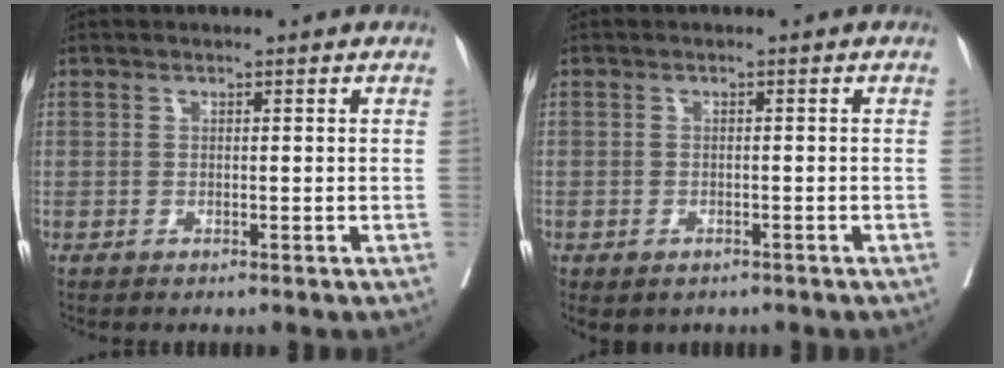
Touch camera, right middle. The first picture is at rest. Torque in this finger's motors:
{"motor_torque": [0.49, -1.65, 0.54, 0.13]}